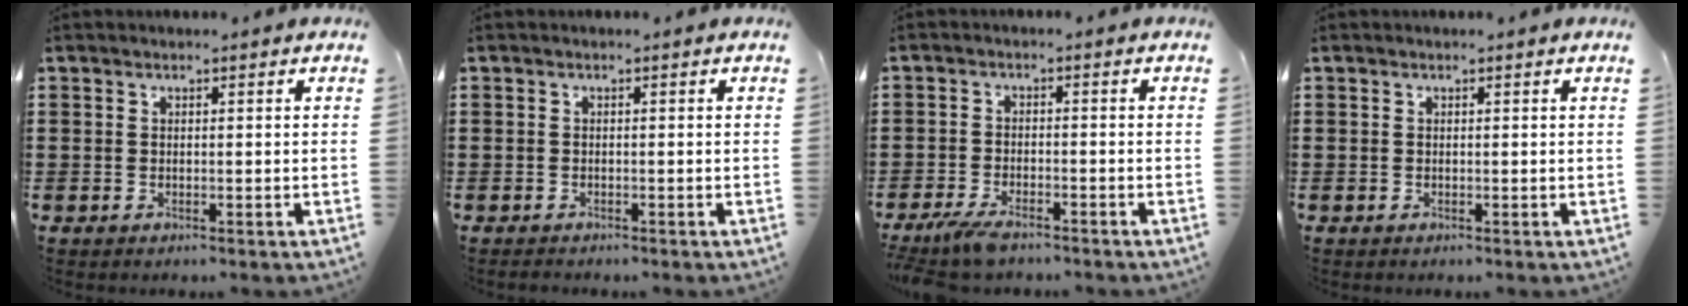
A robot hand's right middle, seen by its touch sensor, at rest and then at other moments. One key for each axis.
{"total": 0.5, "fx": -0.5, "fy": 0.1, "fz": 0.0, "tx": -0.002, "ty": -0.001, "tz": -0.011}
{"total": 3.5, "fx": -3.0, "fy": 0.7, "fz": 1.7, "tx": -0.051, "ty": -0.009, "tz": -0.063}
{"total": 0.0}